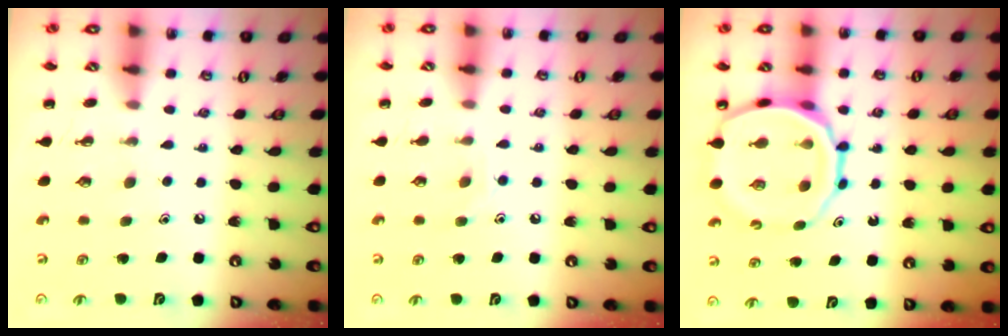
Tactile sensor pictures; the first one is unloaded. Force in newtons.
{"total": 6.4, "press": 6.3, "slide": 1.2}
{"total": 15.0, "press": 14.5, "slide": 3.8}